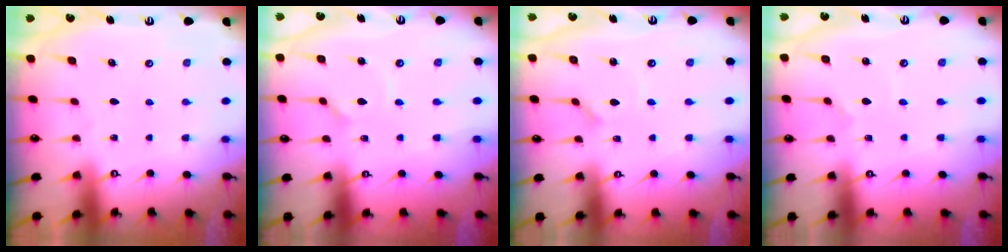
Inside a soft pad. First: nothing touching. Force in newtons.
{"total": 2.7, "press": 2.7, "slide": 0.4}
{"total": 2.0, "press": 2.0, "slide": 0.2}
{"total": 0.8, "press": 0.8, "slide": 0.2}